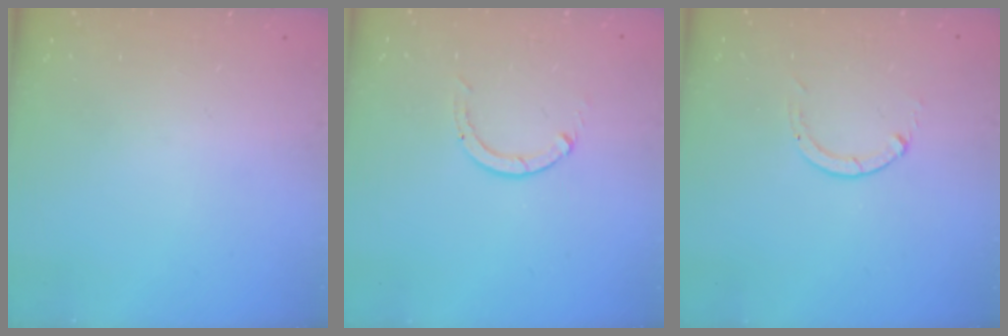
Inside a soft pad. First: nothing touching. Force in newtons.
{"total": 0.0}
{"total": 0.0}